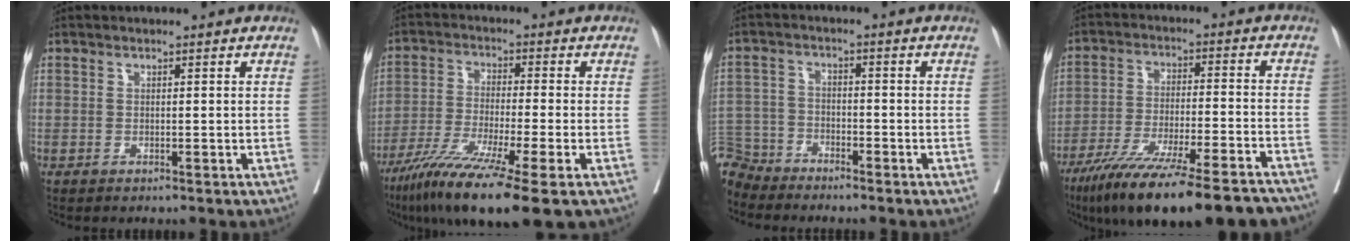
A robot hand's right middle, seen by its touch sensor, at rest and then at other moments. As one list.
[{"total": 14.5, "force": [-8.9, 0.0, 11.4], "torque": [-0.201, -0.043, -0.153]}, {"total": 6.8, "force": [-6.3, 2.3, -0.7], "torque": [0.016, 0.005, -0.128]}, {"total": 25.3, "force": [-20.6, 2.9, 14.4], "torque": [-0.174, -0.034, -0.304]}]